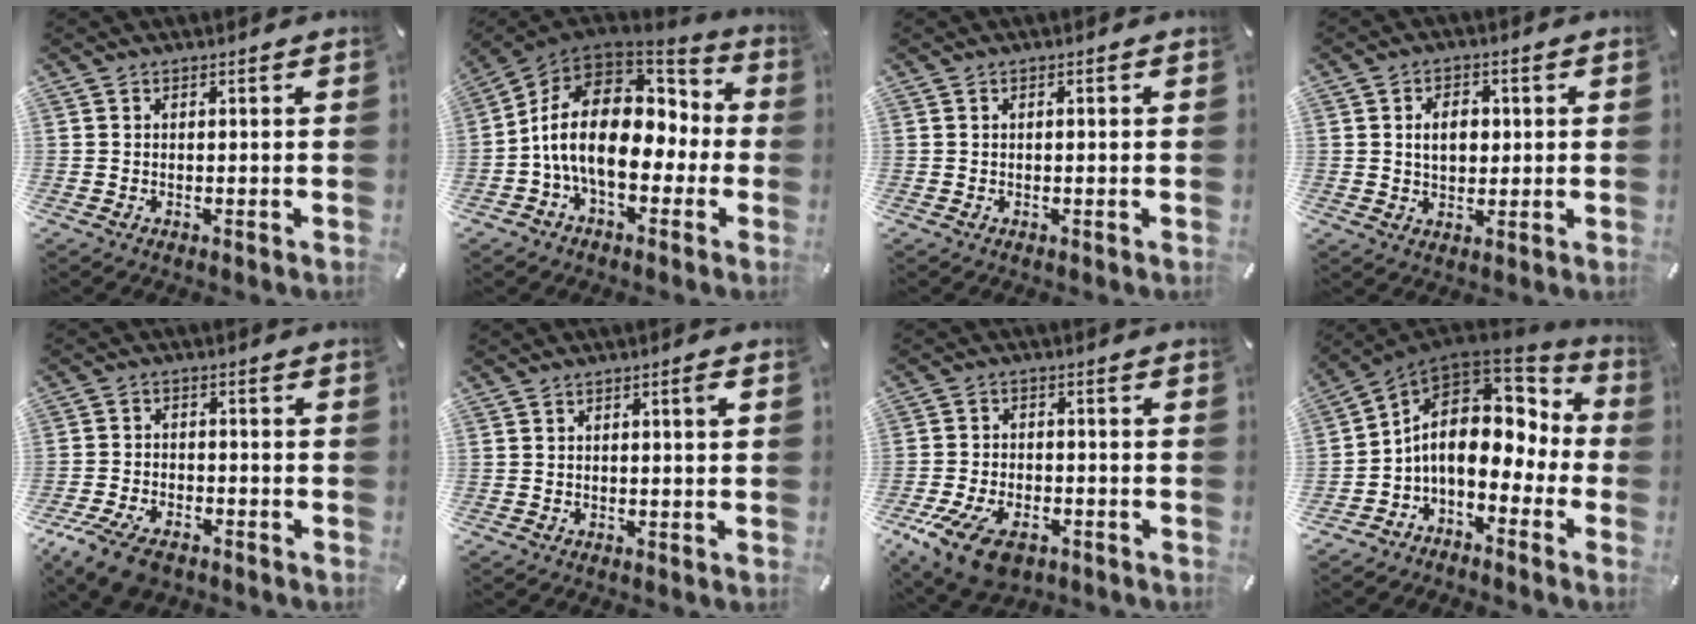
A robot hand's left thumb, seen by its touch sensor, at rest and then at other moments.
{"total": 19.2, "force": [-0.1, 12.3, 14.8], "torque": [-0.276, 0.000, 0.003]}
{"total": 0.7, "force": [-0.1, 0.2, 0.7], "torque": [-0.013, 0.000, -0.002]}
{"total": 6.0, "force": [0.7, 4.4, 4.0], "torque": [-0.061, 0.000, 0.006]}
{"total": 7.9, "force": [-5.5, 4.0, 4.1], "torque": [-0.090, 0.019, -0.103]}
{"total": 1.8, "force": [0.2, 0.2, 1.8], "torque": [-0.032, 0.000, 0.002]}
{"total": 11.3, "force": [-6.5, 6.3, 6.8], "torque": [-0.144, 0.026, -0.118]}
{"total": 12.6, "force": [1.2, 8.6, 9.1], "torque": [-0.157, -0.024, 0.019]}